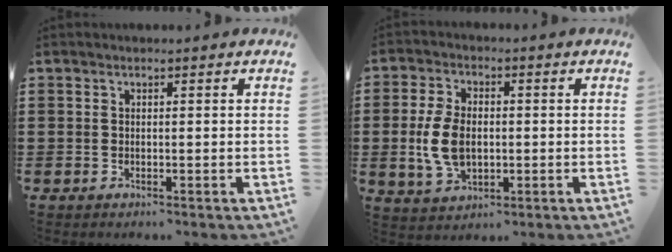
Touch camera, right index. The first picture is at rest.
{"total": 7.5, "force": [-0.5, 4.7, 5.8], "torque": [-0.144, 0.002, -0.015]}